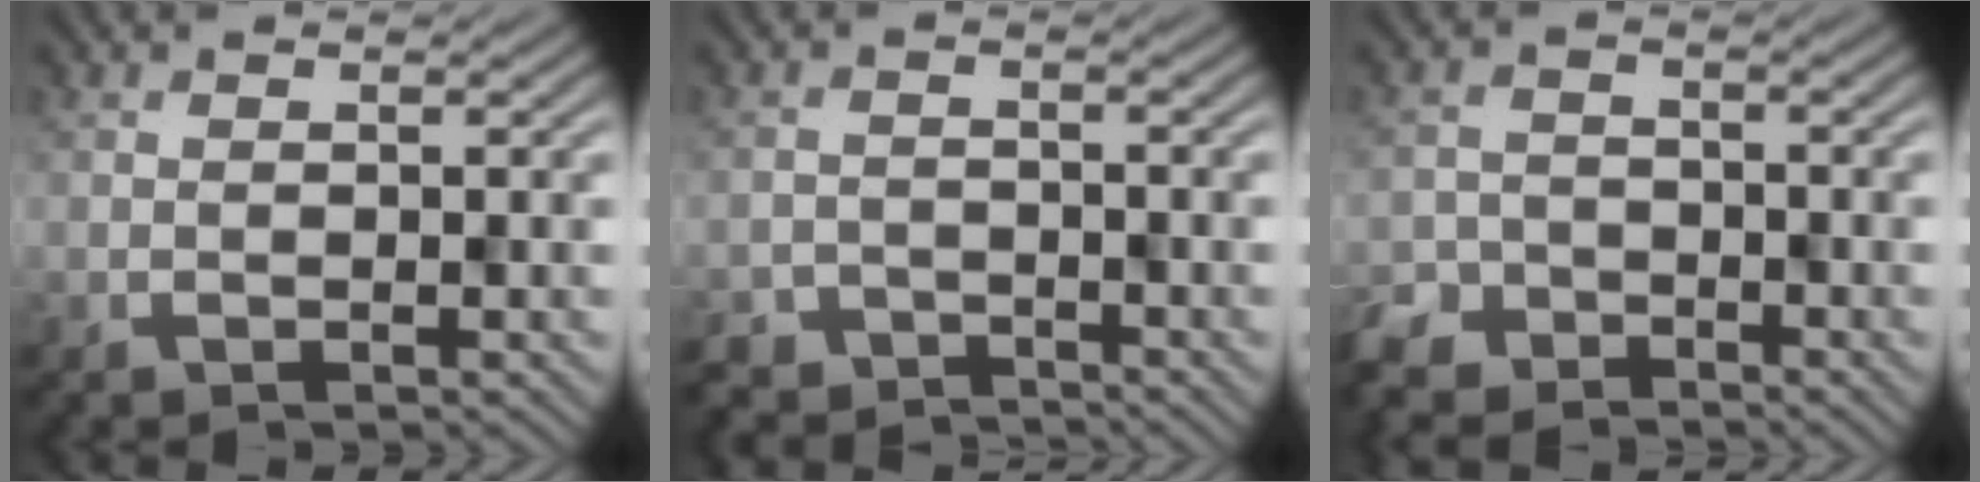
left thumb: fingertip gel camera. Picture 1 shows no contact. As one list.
[{"total": 3.7, "force": [-3.6, 0.8, -0.4], "torque": [0.007, -0.001, -0.057]}, {"total": 5.1, "force": [-4.6, 2.1, 0.3], "torque": [-0.002, -0.007, -0.083]}]